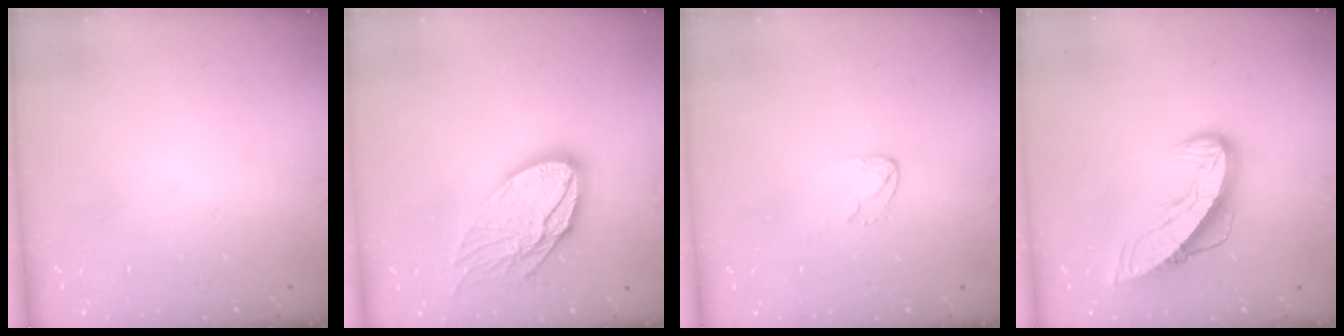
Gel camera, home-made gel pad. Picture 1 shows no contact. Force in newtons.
{"total": 16.0, "press": 15.9, "slide": 1.5}
{"total": 3.9, "press": 3.9, "slide": 0.2}
{"total": 10.2, "press": 10.1, "slide": 1.1}